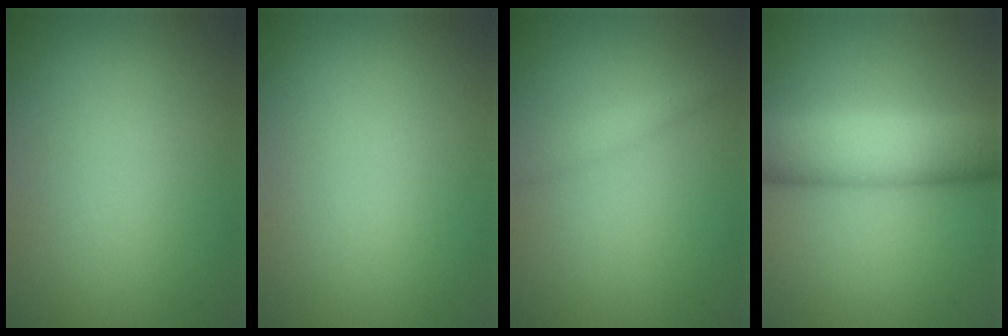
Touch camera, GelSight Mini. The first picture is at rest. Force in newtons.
{"total": 0.0}
{"total": 1.4, "press": 1.4, "slide": 0.0}
{"total": 7.8, "press": 7.8, "slide": 0.2}